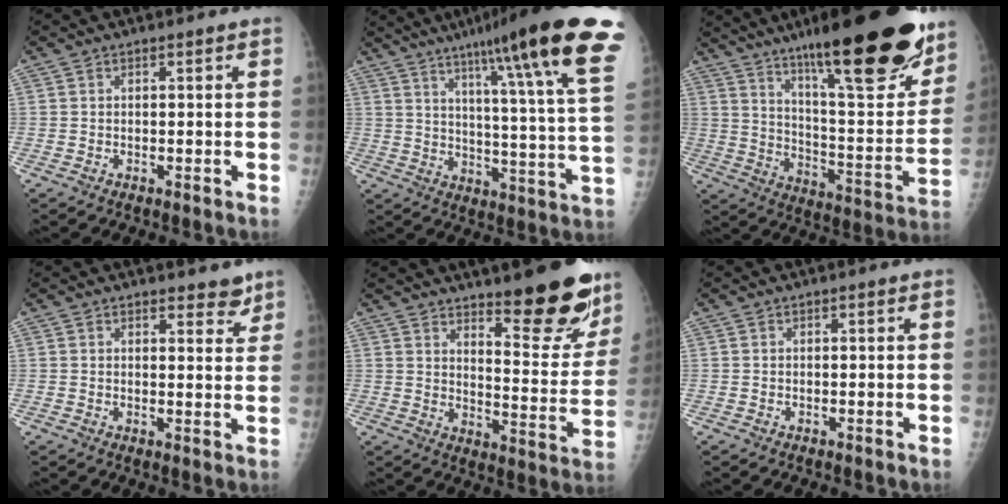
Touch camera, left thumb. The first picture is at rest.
{"total": 26.8, "force": [15.9, 2.3, 21.4], "torque": [-0.284, -0.056, 0.220]}
{"total": 30.6, "force": [19.4, 6.8, 22.7], "torque": [-0.310, -0.071, 0.301]}
{"total": 3.6, "force": [2.9, 1.5, 1.4], "torque": [0.004, -0.019, 0.037]}
{"total": 17.1, "force": [11.9, 4.6, 11.5], "torque": [-0.105, -0.098, 0.174]}
{"total": 0.0}